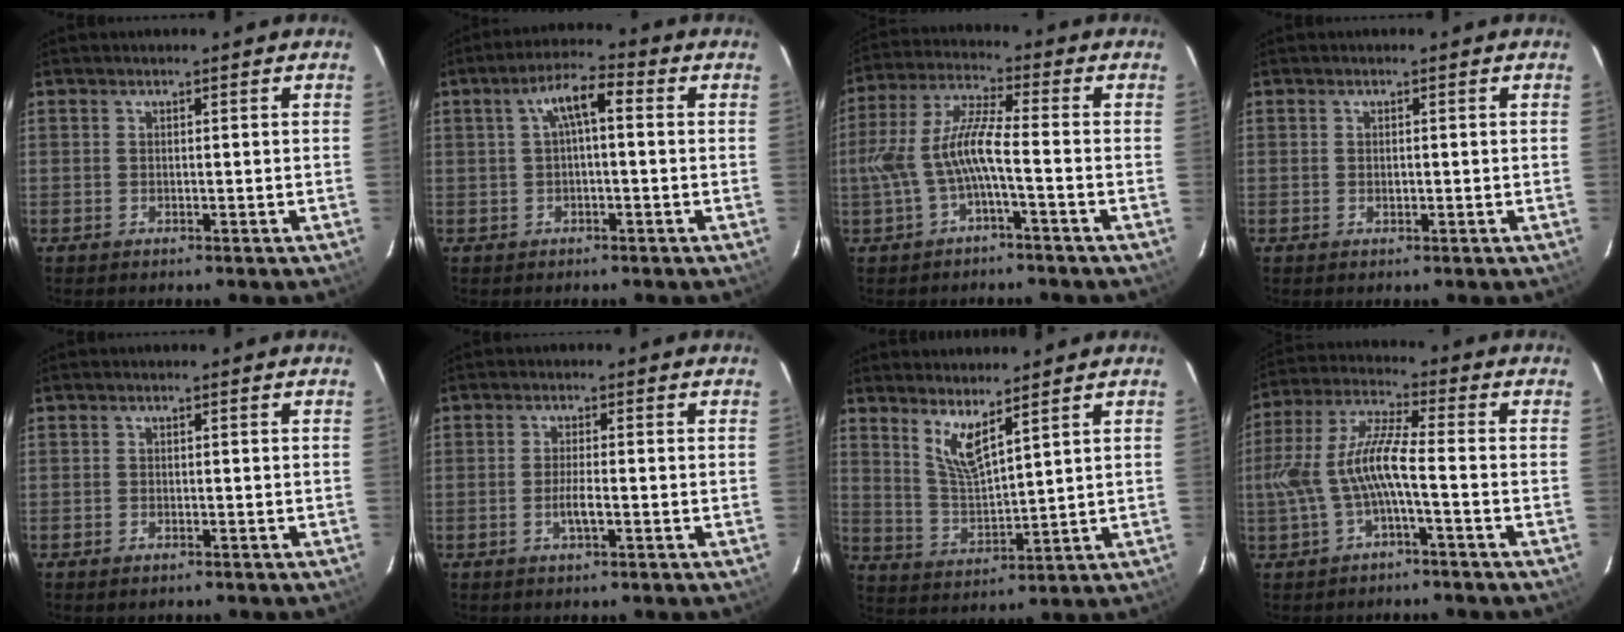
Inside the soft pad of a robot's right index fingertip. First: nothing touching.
{"total": 5.7, "force": [0.7, 1.8, 5.4], "torque": [-0.102, 0.021, 0.016]}
{"total": 8.7, "force": [-2.6, 1.2, 8.2], "torque": [-0.188, 0.011, -0.042]}
{"total": 0.8, "force": [0.0, 0.5, 0.6], "torque": [-0.010, 0.002, 0.001]}
{"total": 1.0, "force": [-0.7, 0.6, 0.4], "torque": [-0.006, -0.001, -0.011]}
{"total": 2.9, "force": [-1.1, 0.2, 2.7], "torque": [-0.053, -0.003, -0.020]}
{"total": 6.6, "force": [4.7, 1.2, 4.5], "torque": [-0.089, -0.012, 0.100]}
{"total": 9.6, "force": [-2.4, 1.6, 9.1], "torque": [-0.202, 0.010, -0.039]}